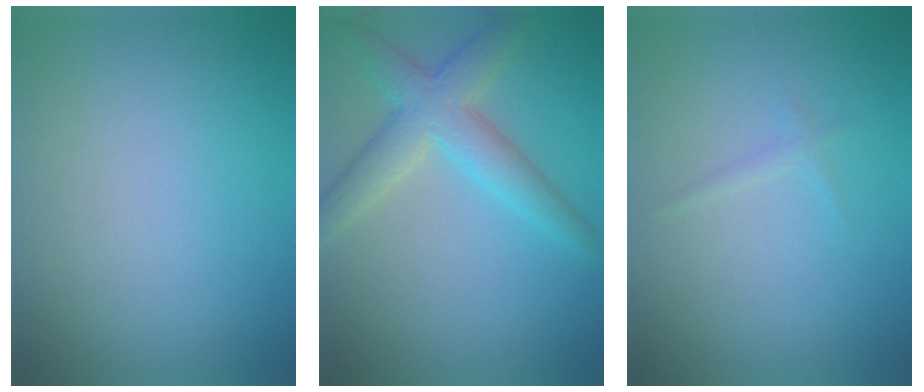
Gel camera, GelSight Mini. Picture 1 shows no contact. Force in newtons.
{"total": 4.6, "press": 4.6, "slide": 0.3}
{"total": 0.6, "press": 0.6, "slide": 0.1}